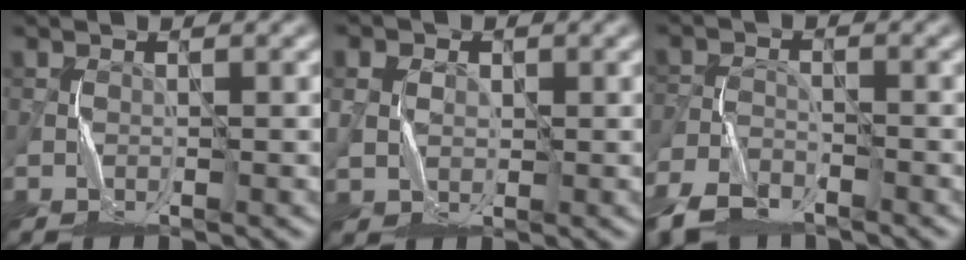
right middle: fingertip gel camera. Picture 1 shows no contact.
{"total": 4.4, "force": [1.8, 3.3, 2.2], "torque": [-0.047, 0.015, 0.017]}
{"total": 5.2, "force": [-4.1, 2.3, 2.3], "torque": [-0.050, -0.009, -0.088]}